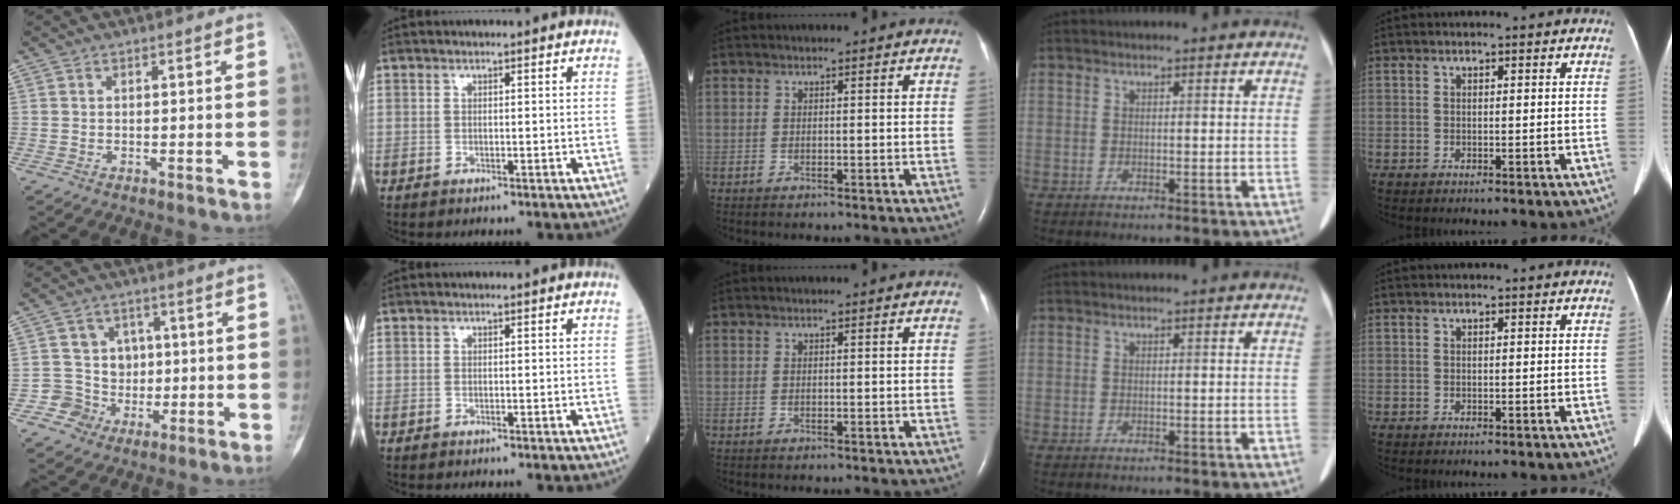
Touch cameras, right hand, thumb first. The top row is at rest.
{"thumb": {"total": 7.6, "force": [-0.6, 7.6, 0.5], "torque": [0.046, 0.023, -0.007]}}